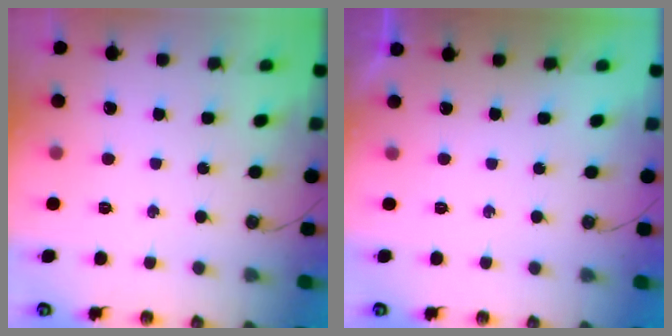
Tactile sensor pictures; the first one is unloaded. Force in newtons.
{"total": 0.0}